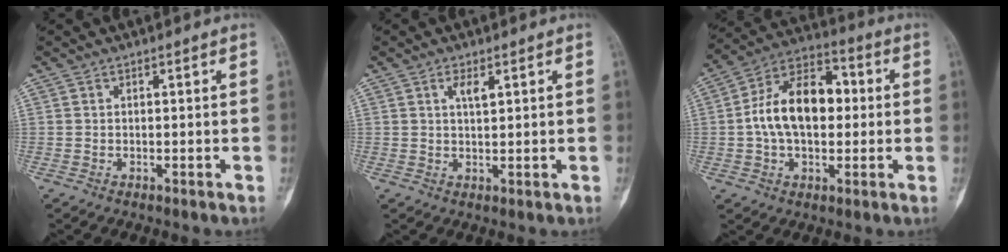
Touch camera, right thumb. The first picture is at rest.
{"total": 2.7, "force": [1.2, 0.9, 2.2], "torque": [-0.039, -0.007, 0.023]}
{"total": 15.6, "force": [0.6, 9.7, 12.2], "torque": [-0.190, 0.034, 0.001]}